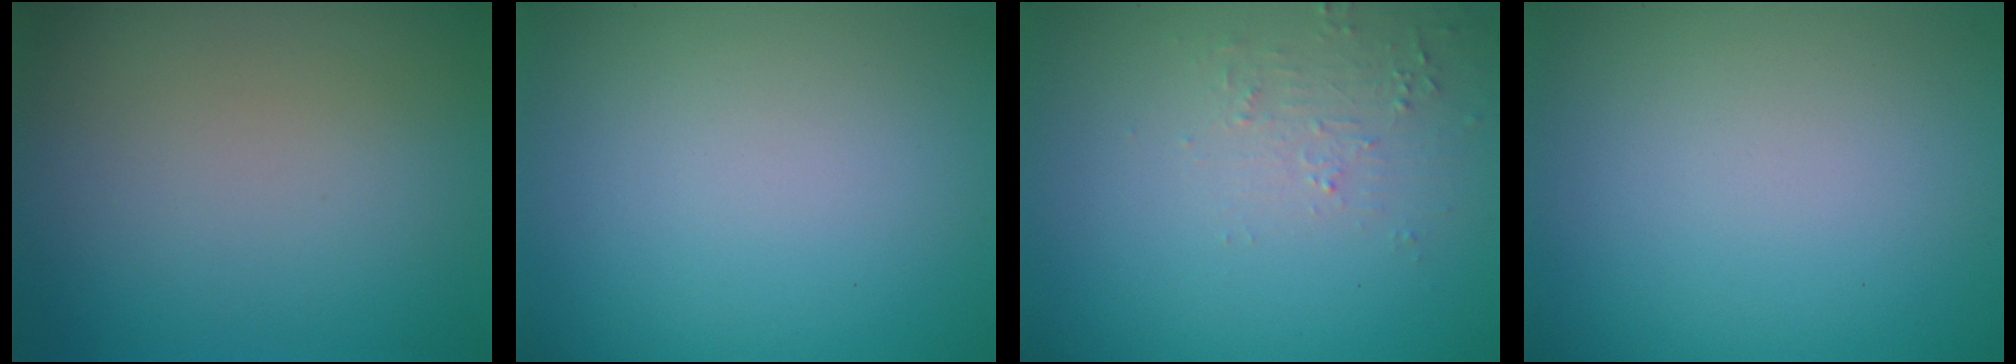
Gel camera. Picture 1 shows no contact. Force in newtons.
{"total": 0.0}
{"total": 2.1, "press": 2.0, "slide": 0.5}
{"total": 0.0}